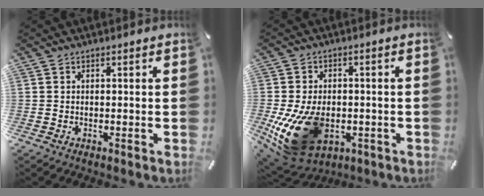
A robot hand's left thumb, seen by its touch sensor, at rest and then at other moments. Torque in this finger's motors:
{"motor_torque": [2.38, 2.63, 1.67, 0.27, 0.60]}